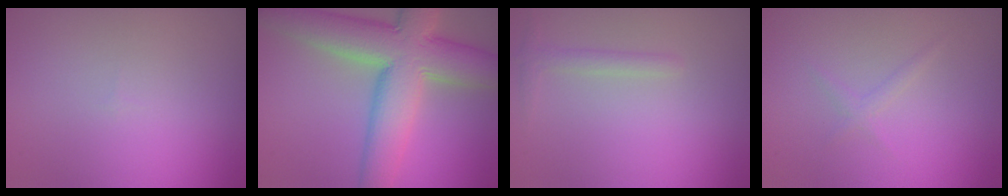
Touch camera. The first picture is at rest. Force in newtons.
{"total": 11.0, "press": 11.0, "slide": 0.7}
{"total": 1.2, "press": 1.2, "slide": 0.0}
{"total": 0.9, "press": 0.9, "slide": 0.0}